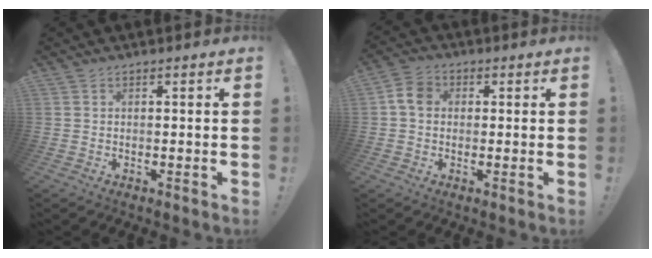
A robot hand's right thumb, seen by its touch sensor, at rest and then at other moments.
{"total": 6.0, "force": [0.6, 4.6, 3.7], "torque": [-0.059, 0.015, 0.016]}